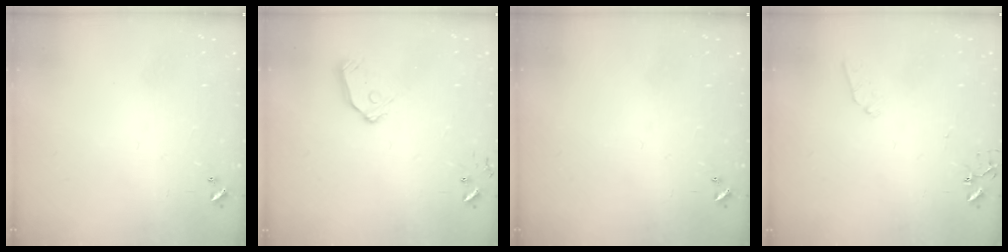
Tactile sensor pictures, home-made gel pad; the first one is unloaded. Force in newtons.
{"total": 8.0, "press": 8.0, "slide": 0.5}
{"total": 0.0}
{"total": 6.6, "press": 6.5, "slide": 0.6}